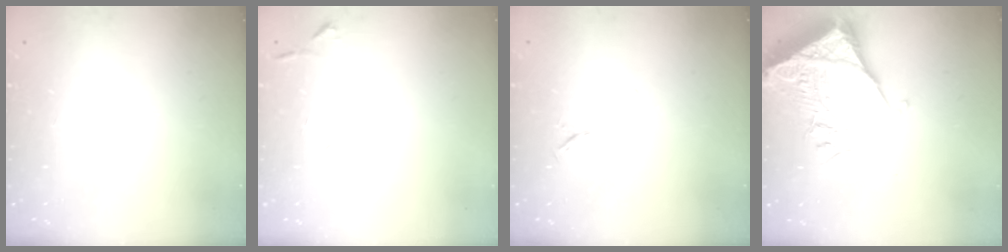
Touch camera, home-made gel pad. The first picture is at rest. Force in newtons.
{"total": 6.7, "press": 6.7, "slide": 0.7}
{"total": 4.3, "press": 4.1, "slide": 1.3}
{"total": 10.6, "press": 10.6, "slide": 1.1}